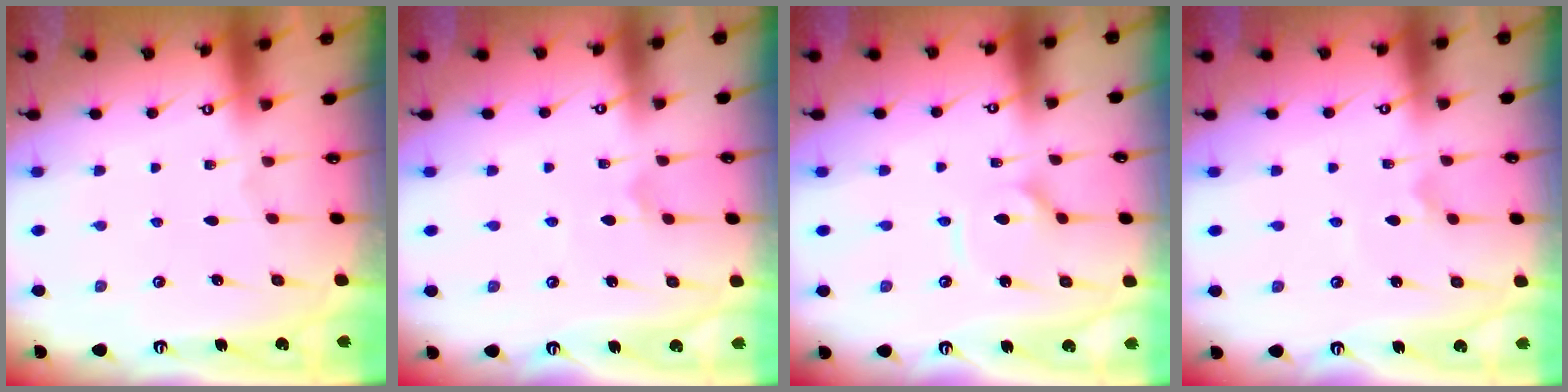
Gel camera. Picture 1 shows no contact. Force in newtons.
{"total": 2.5, "press": 2.5, "slide": 0.4}
{"total": 3.6, "press": 3.6, "slide": 0.4}
{"total": 2.9, "press": 2.9, "slide": 0.1}